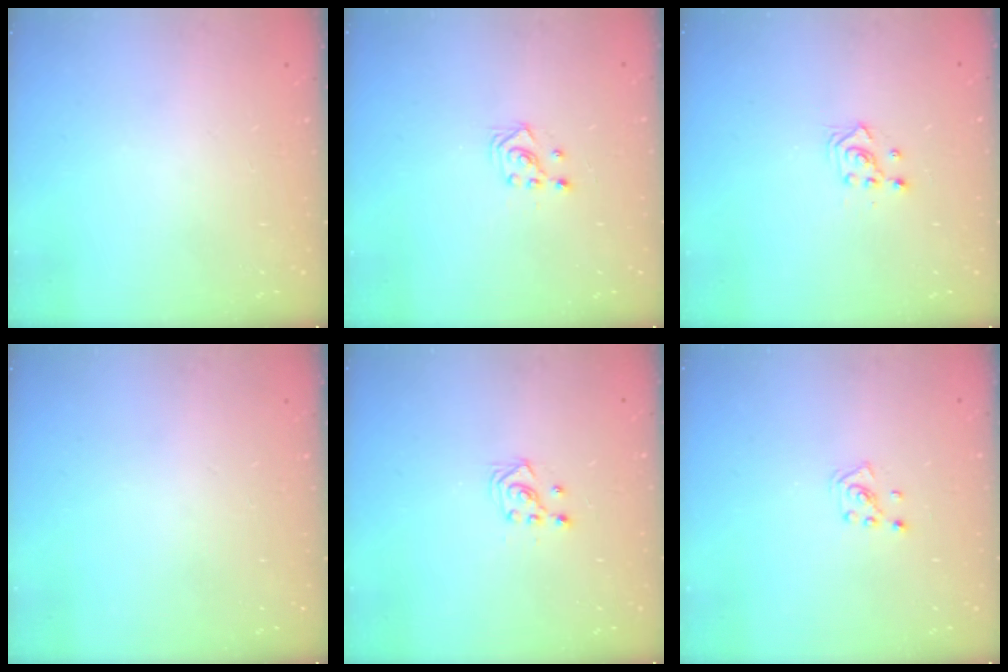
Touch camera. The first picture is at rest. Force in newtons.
{"total": 2.9, "press": 2.7, "slide": 1.0}
{"total": 2.3, "press": 2.3, "slide": 0.3}
{"total": 0.0}
{"total": 3.0, "press": 2.8, "slide": 1.0}
{"total": 2.6, "press": 2.6, "slide": 0.5}